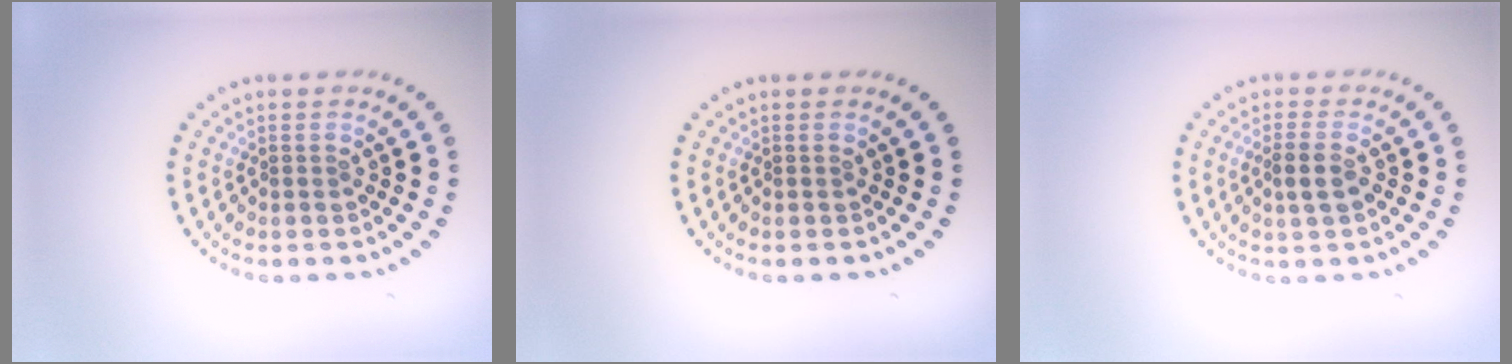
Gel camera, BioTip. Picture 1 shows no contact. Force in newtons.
{"total": 0.0}
{"total": 2.0, "press": 1.9, "slide": 0.7}